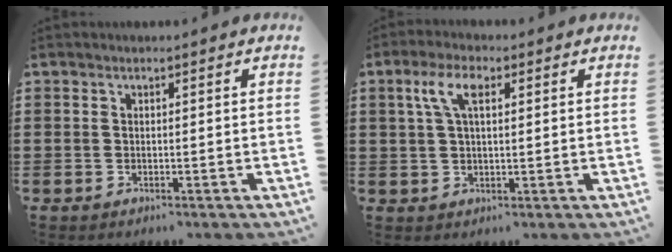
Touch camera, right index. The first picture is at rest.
{"total": 5.2, "force": [1.9, 2.0, 4.4], "torque": [-0.097, 0.013, 0.031]}